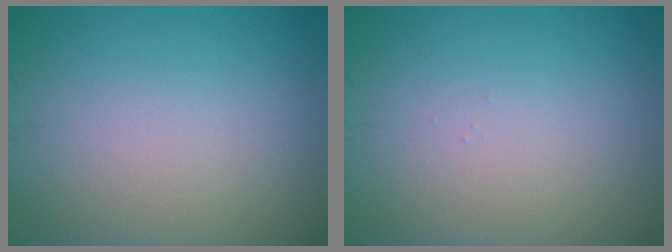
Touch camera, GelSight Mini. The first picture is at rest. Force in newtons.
{"total": 0.0}